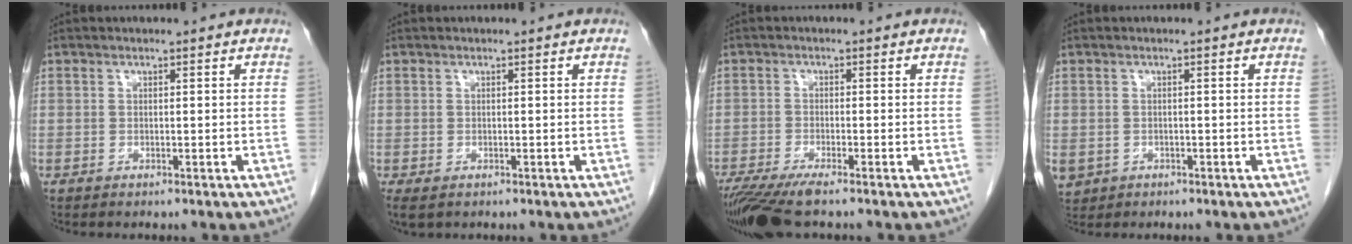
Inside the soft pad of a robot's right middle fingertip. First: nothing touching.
{"total": 2.8, "force": [-1.6, 1.7, 1.6], "torque": [-0.032, -0.008, -0.021]}
{"total": 7.2, "force": [-5.7, 0.4, 4.4], "torque": [-0.073, -0.020, -0.100]}
{"total": 4.3, "force": [-2.0, 3.7, 1.1], "torque": [-0.028, -0.001, -0.028]}